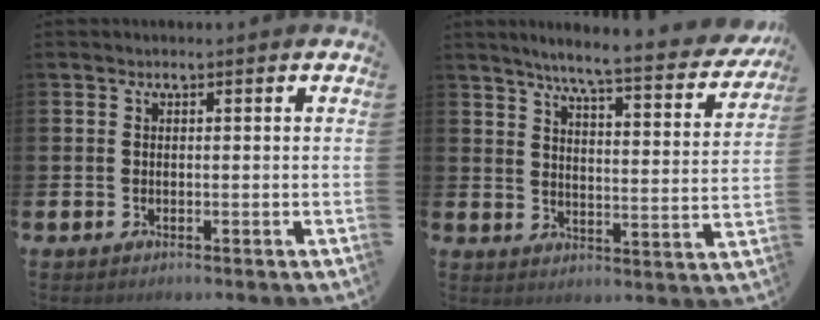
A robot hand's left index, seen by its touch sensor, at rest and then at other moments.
{"total": 6.4, "force": [5.7, -0.1, 3.0], "torque": [-0.067, -0.049, 0.087]}